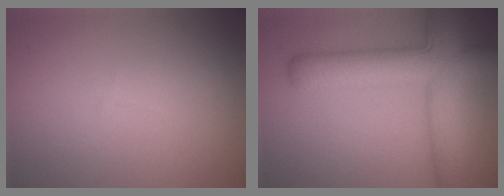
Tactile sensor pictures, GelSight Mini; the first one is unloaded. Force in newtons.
{"total": 8.1, "press": 8.1, "slide": 0.3}